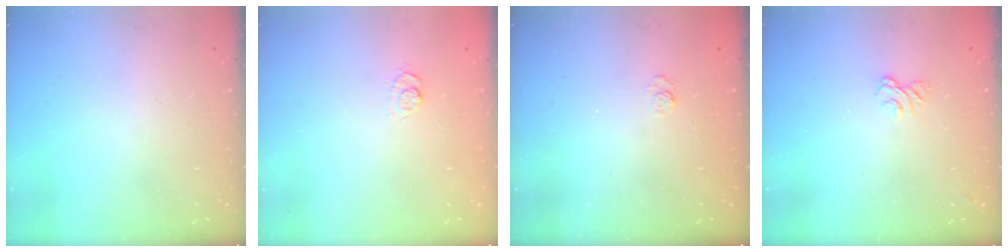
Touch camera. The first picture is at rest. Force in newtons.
{"total": 4.6, "press": 4.4, "slide": 1.3}
{"total": 2.1, "press": 1.6, "slide": 1.3}
{"total": 2.3, "press": 1.9, "slide": 1.3}